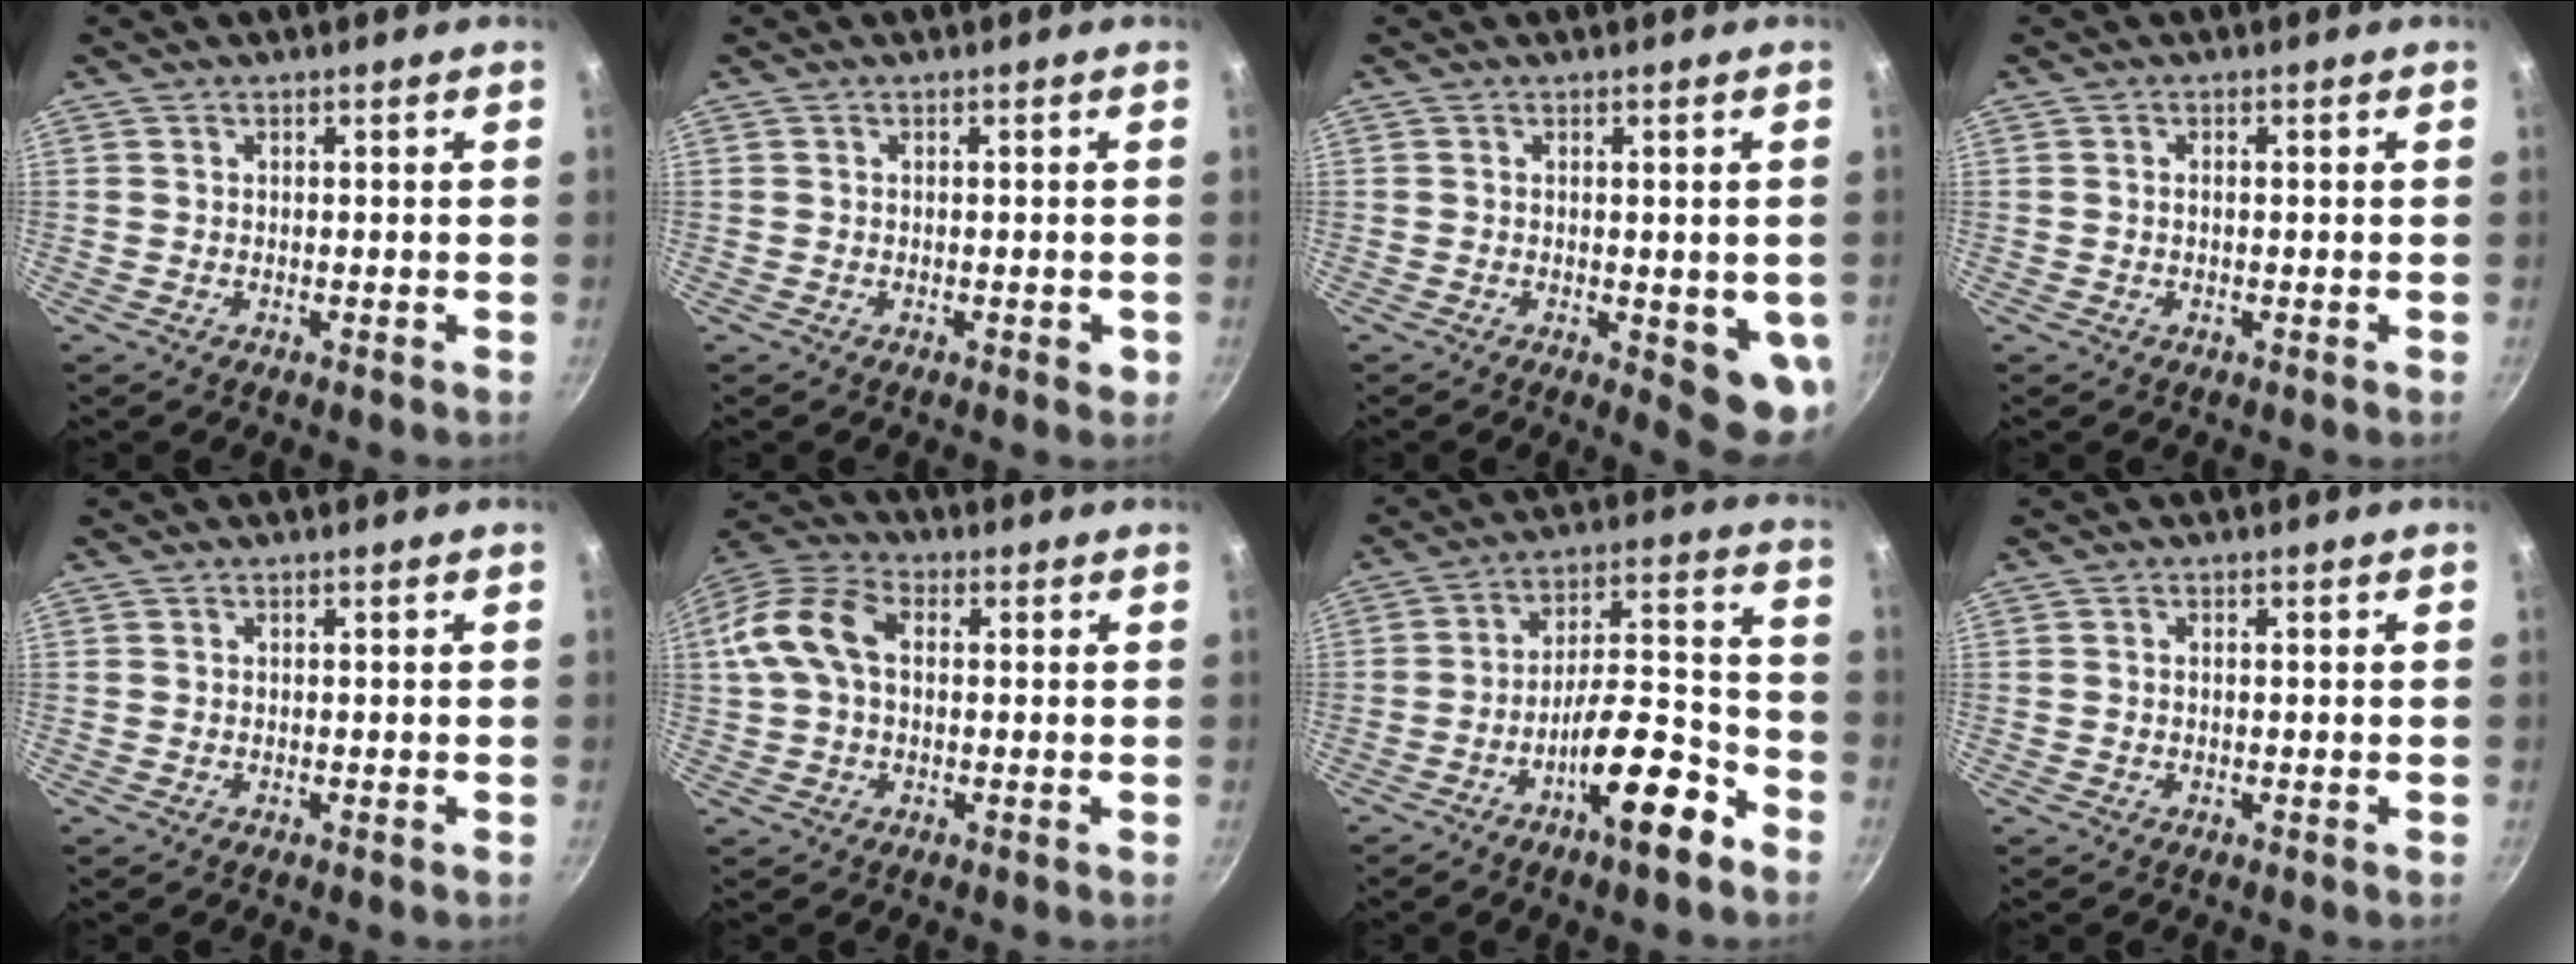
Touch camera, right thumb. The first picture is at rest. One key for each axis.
{"total": 1.3, "fx": -0.4, "fy": 0.7, "fz": 1.1, "tx": -0.010, "ty": 0.001, "tz": -0.006}
{"total": 7.4, "fx": -1.1, "fy": 2.6, "fz": 6.8, "tx": -0.062, "ty": -0.010, "tz": -0.009}
{"total": 0.8, "fx": -0.1, "fy": 0.4, "fz": 0.7, "tx": -0.013, "ty": 0.004, "tz": -0.002}
{"total": 0.0}
{"total": 11.3, "fx": 1.2, "fy": 7.4, "fz": 8.4, "tx": -0.159, "ty": 0.029, "tz": 0.007}
{"total": 14.8, "fx": -8.0, "fy": 4.2, "fz": 11.6, "tx": -0.158, "ty": 0.065, "tz": -0.127}
{"total": 0.5, "fx": 0.0, "fy": 0.3, "fz": 0.4, "tx": -0.008, "ty": 0.003, "tz": 0.000}